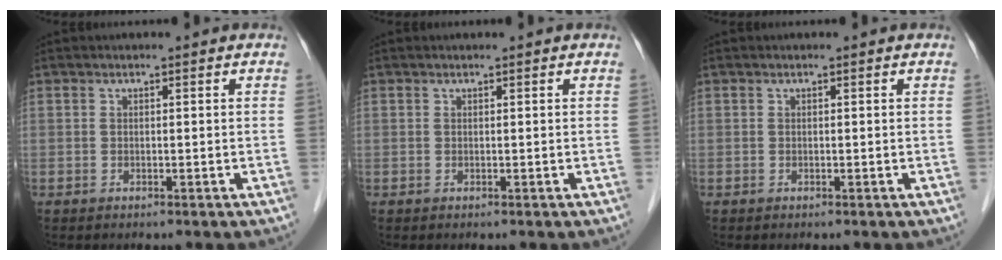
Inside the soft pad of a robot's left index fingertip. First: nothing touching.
{"total": 0.0}
{"total": 0.0}